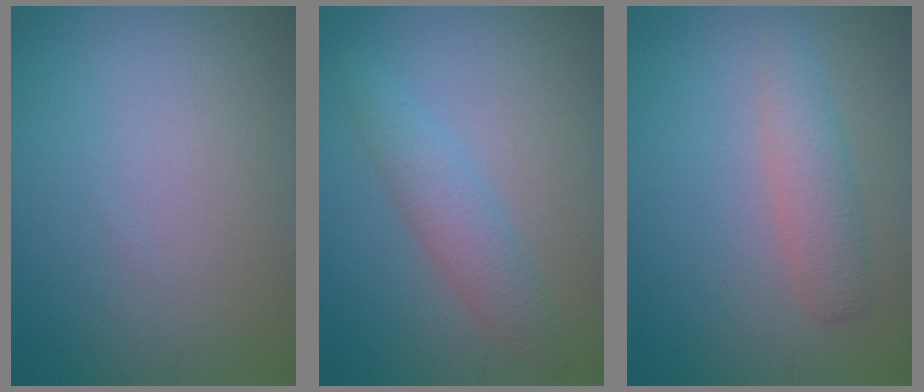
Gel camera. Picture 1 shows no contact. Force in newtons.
{"total": 2.8, "press": 2.8, "slide": 0.0}
{"total": 2.6, "press": 2.6, "slide": 0.0}